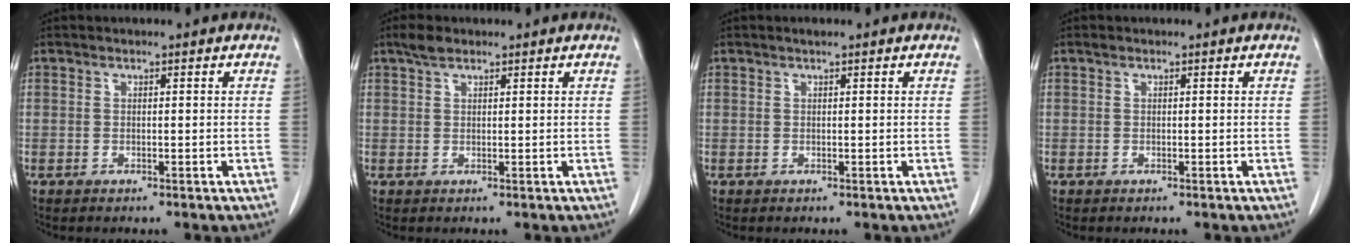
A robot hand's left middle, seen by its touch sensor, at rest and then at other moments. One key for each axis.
{"total": 2.0, "fx": 1.6, "fy": 0.8, "fz": 1.0, "tx": -0.025, "ty": 0.007, "tz": 0.029}
{"total": 0.6, "fx": 0.4, "fy": 0.0, "fz": 0.4, "tx": -0.012, "ty": 0.001, "tz": 0.008}
{"total": 0.0}